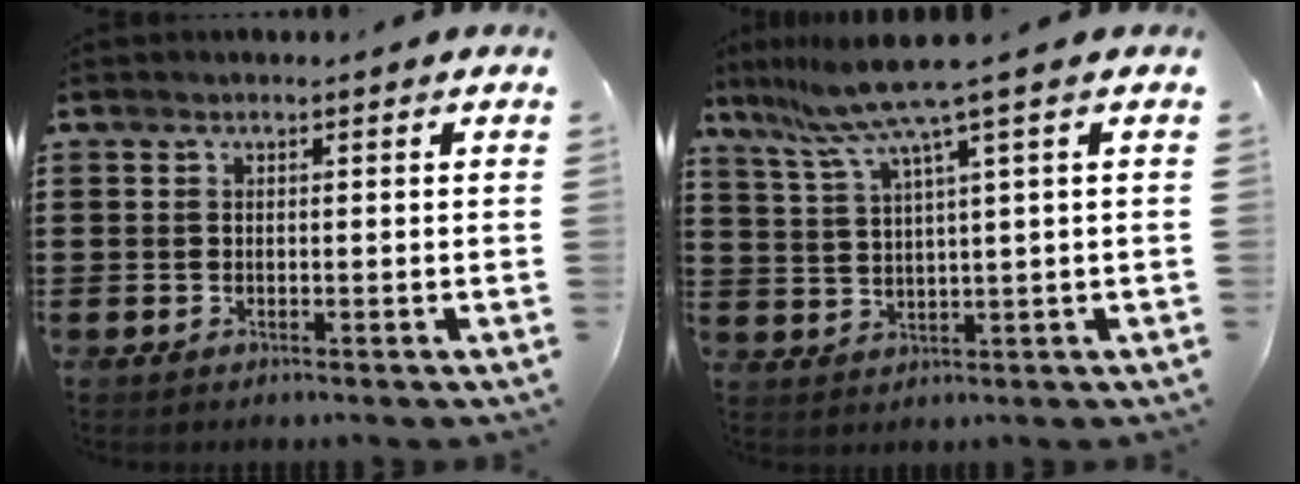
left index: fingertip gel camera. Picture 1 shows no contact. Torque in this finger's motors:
{"motor_torque": [1.01, -0.78, 0.33, 0.15]}